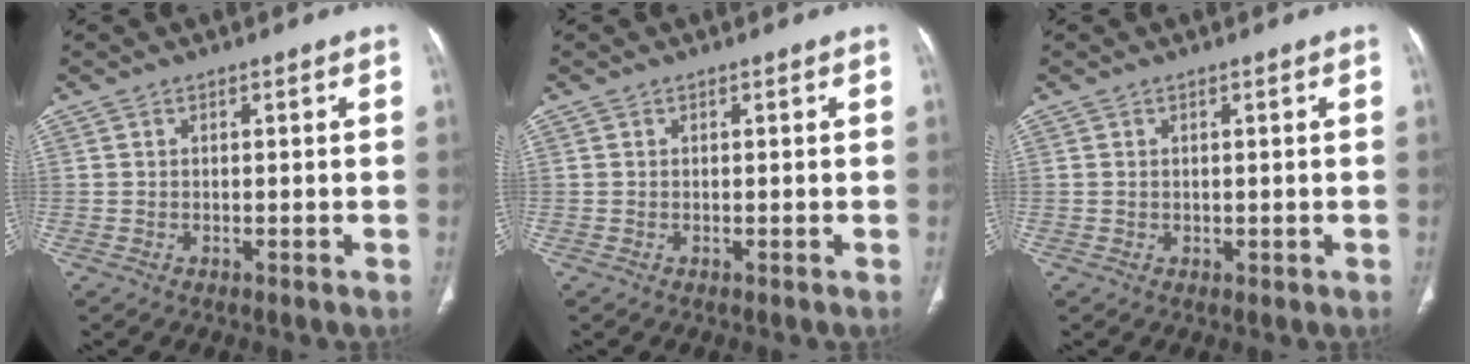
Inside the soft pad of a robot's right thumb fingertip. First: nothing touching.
{"total": 0.0}
{"total": 0.6, "force": [0.3, 0.5, 0.1], "torque": [0.006, -0.001, 0.005]}